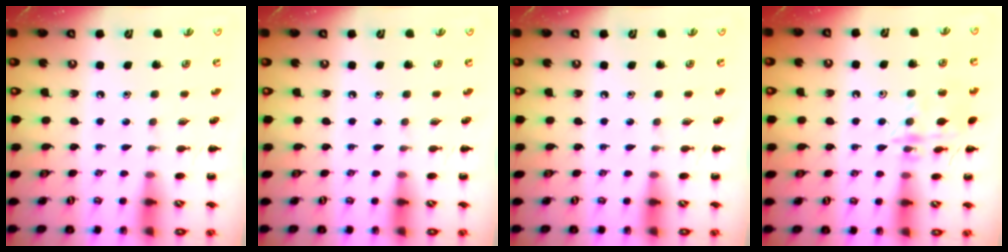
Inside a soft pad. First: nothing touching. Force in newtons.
{"total": 0.0}
{"total": 0.0}
{"total": 13.2, "press": 13.2, "slide": 0.6}